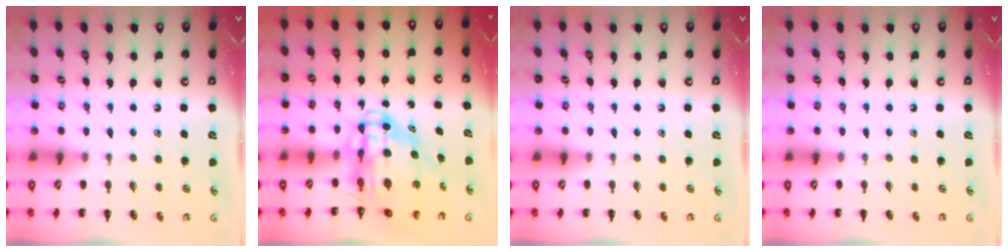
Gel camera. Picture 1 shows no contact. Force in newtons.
{"total": 11.3, "press": 10.9, "slide": 2.8}
{"total": 0.0}
{"total": 0.0}